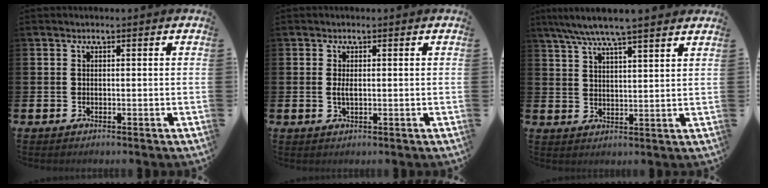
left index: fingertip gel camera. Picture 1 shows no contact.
{"total": 1.4, "force": [0.1, 0.5, 1.3], "torque": [-0.021, 0.002, -0.001]}
{"total": 6.7, "force": [6.2, 0.2, 2.6], "torque": [-0.072, -0.020, 0.112]}